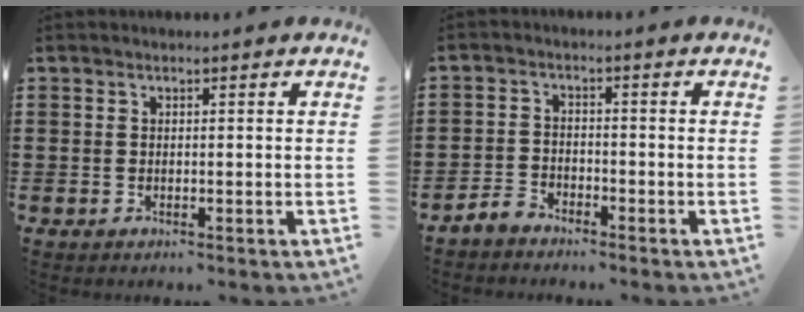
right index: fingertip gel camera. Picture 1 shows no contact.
{"total": 2.5, "force": [-2.4, 0.8, 0.5], "torque": [-0.021, 0.005, -0.052]}